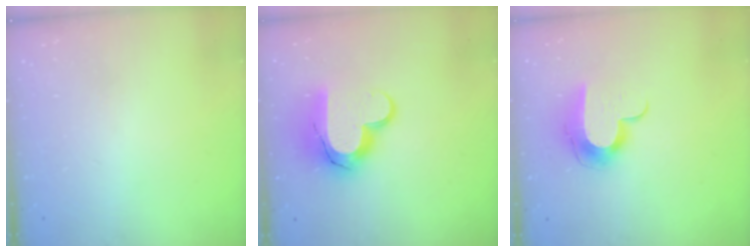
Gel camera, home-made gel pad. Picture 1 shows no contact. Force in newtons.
{"total": 15.2, "press": 15.1, "slide": 1.1}
{"total": 10.3, "press": 10.3, "slide": 0.1}